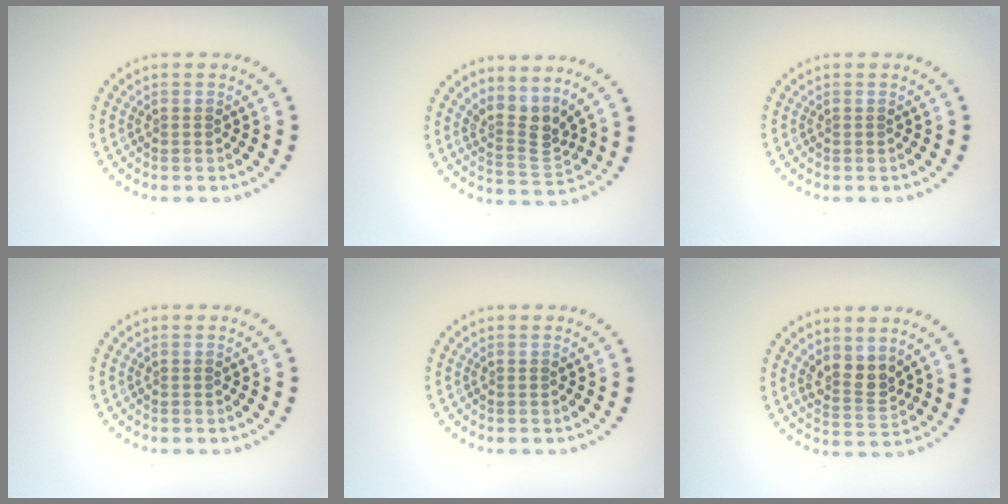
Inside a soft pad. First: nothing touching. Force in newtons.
{"total": 3.1, "press": 2.2, "slide": 2.2}
{"total": 0.0}
{"total": 0.0}
{"total": 0.0}
{"total": 2.6, "press": 2.4, "slide": 1.2}